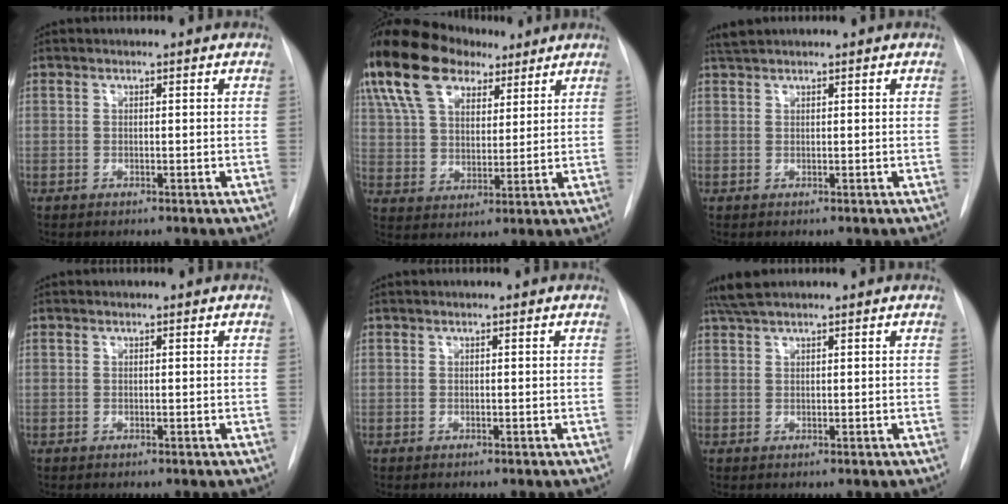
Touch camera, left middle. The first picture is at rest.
{"total": 18.2, "force": [11.5, 9.8, 10.1], "torque": [-0.224, 0.054, 0.209]}
{"total": 1.4, "force": [1.3, -0.1, 0.4], "torque": [-0.008, 0.012, 0.030]}
{"total": 0.0}
{"total": 0.0}
{"total": 3.3, "force": [2.8, 0.1, 1.7], "torque": [-0.035, 0.019, 0.057]}